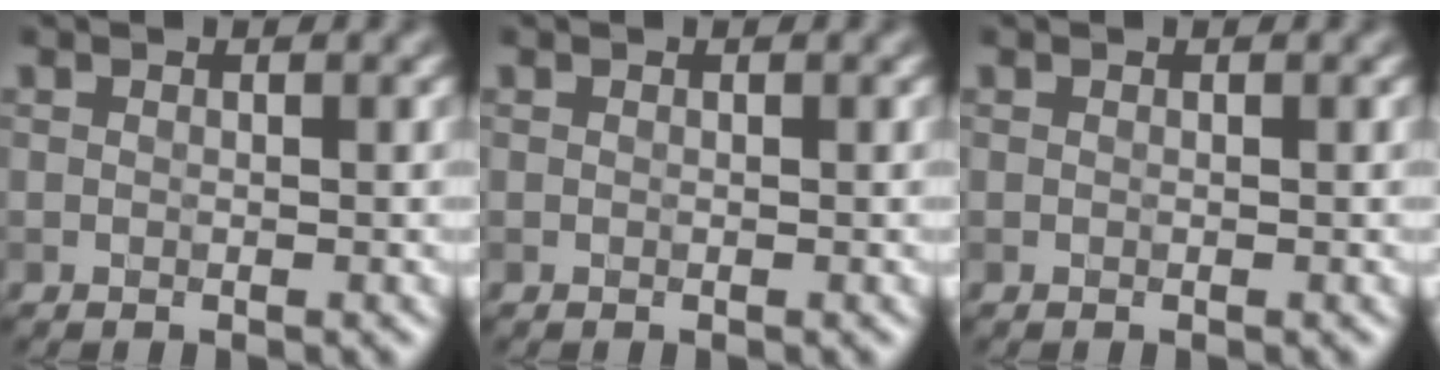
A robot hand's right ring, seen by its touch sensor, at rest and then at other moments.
{"total": 0.0}
{"total": 0.0}